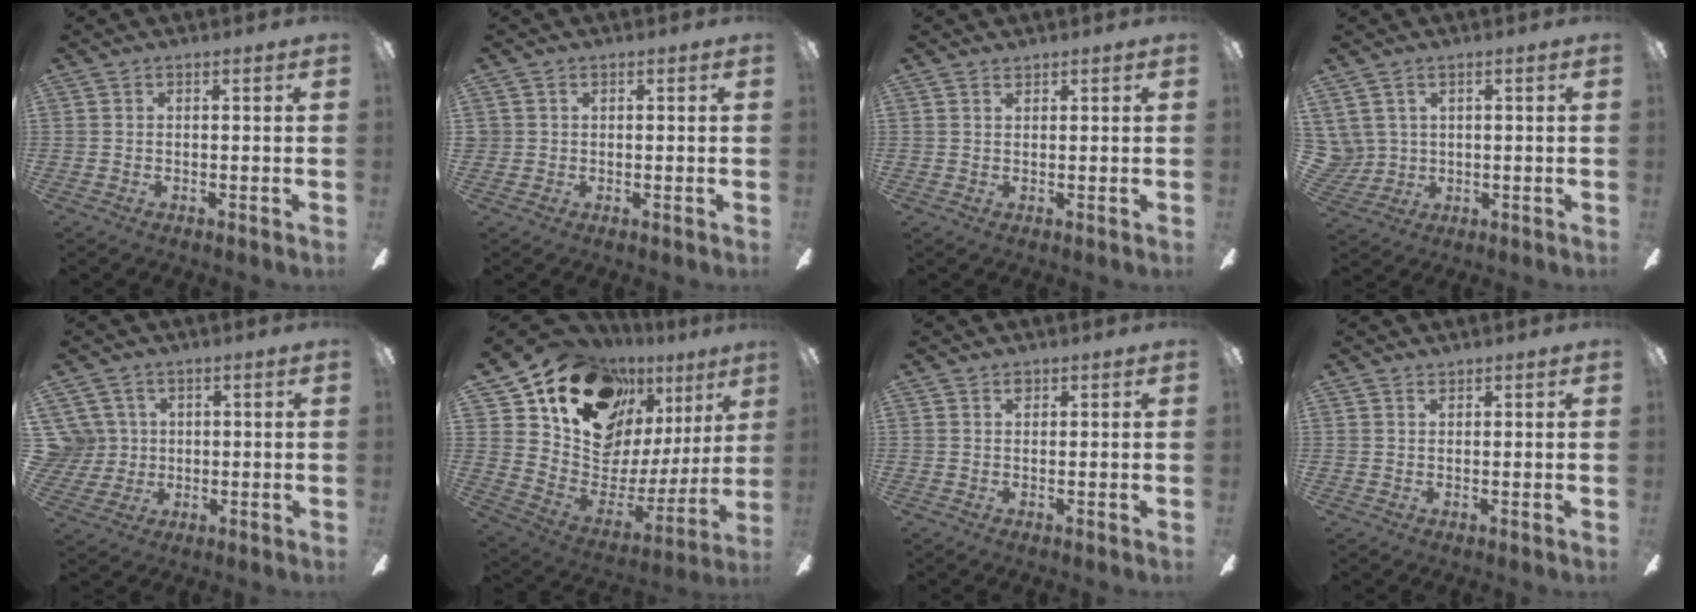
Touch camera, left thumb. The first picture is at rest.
{"total": 1.3, "force": [0.3, 1.3, 0.1], "torque": [-0.003, 0.004, 0.003]}
{"total": 1.1, "force": [0.9, 0.5, 0.3], "torque": [-0.006, 0.000, 0.018]}
{"total": 4.8, "force": [2.1, 4.3, 0.7], "torque": [-0.045, -0.001, 0.041]}
{"total": 7.2, "force": [1.9, 6.9, 0.9], "torque": [-0.044, 0.003, 0.039]}
{"total": 18.2, "force": [13.6, 9.7, 7.3], "torque": [-0.133, -0.106, 0.253]}
{"total": 1.0, "force": [0.7, 0.6, 0.4], "torque": [-0.001, -0.002, 0.010]}
{"total": 0.9, "force": [0.8, 0.4, 0.2], "torque": [-0.006, 0.000, 0.016]}